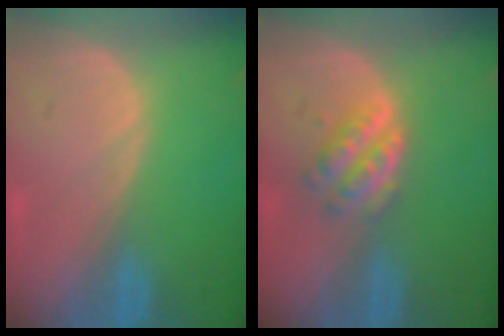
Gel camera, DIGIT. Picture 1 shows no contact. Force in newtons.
{"total": 4.8, "press": 4.4, "slide": 2.1}